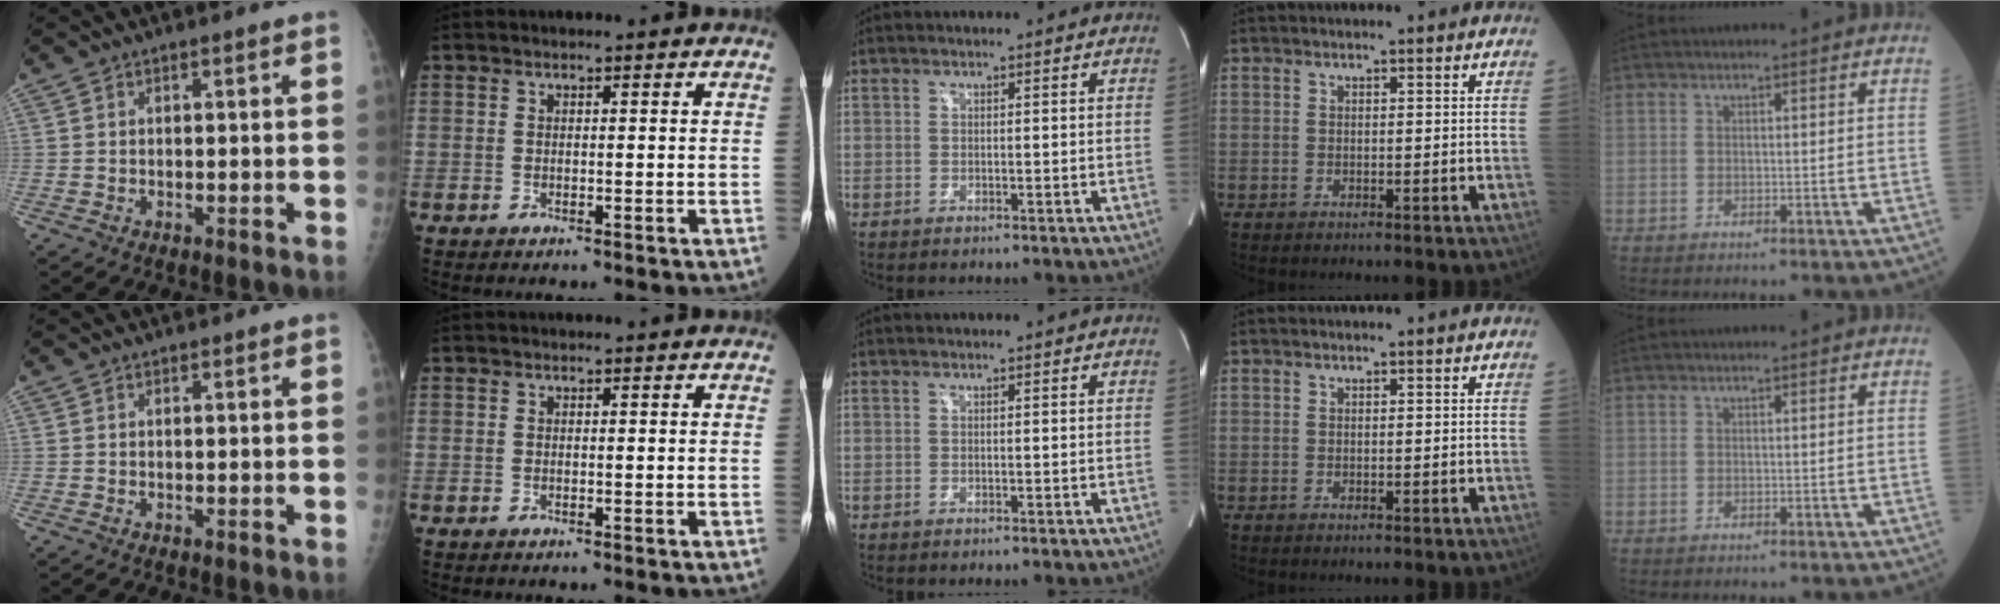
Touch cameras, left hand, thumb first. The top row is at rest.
{}